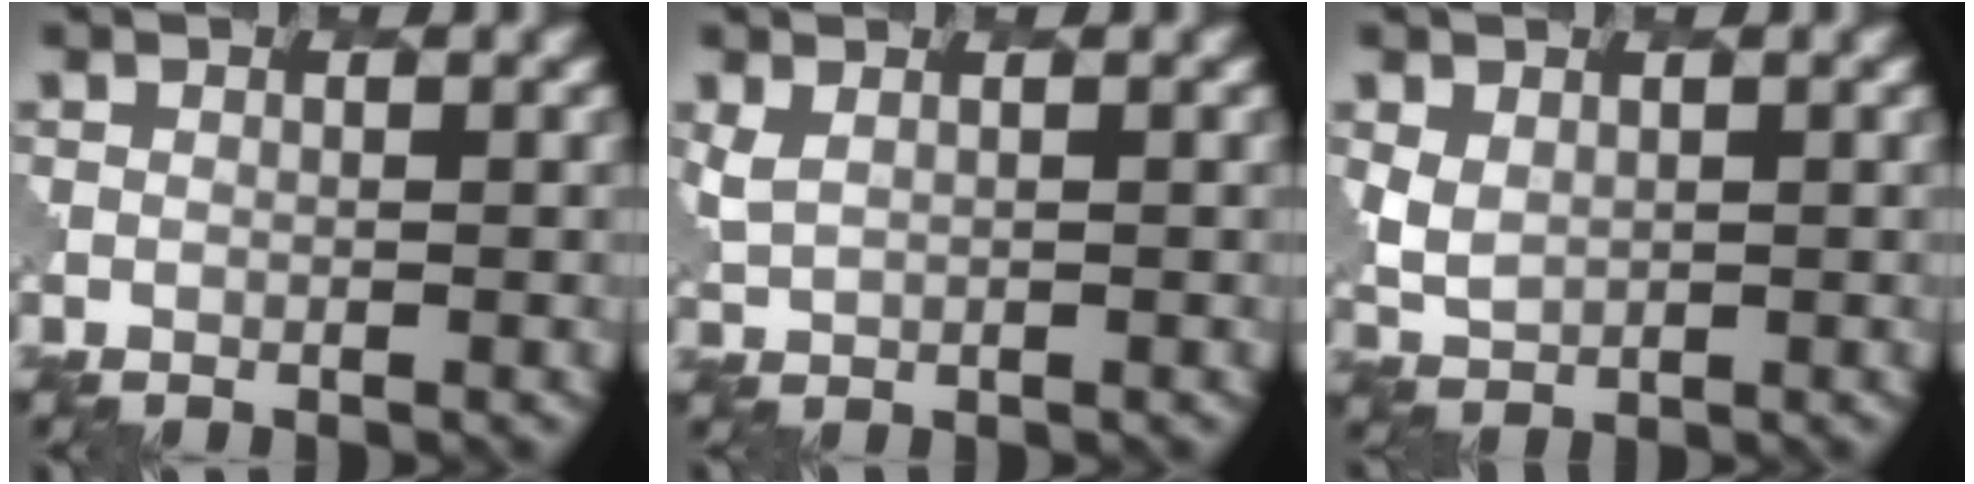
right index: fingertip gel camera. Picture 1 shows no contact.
{"total": 1.5, "force": [1.2, 0.5, 0.8], "torque": [-0.024, -0.005, 0.026]}
{"total": 2.2, "force": [1.0, 1.6, 1.1], "torque": [-0.030, -0.009, 0.027]}